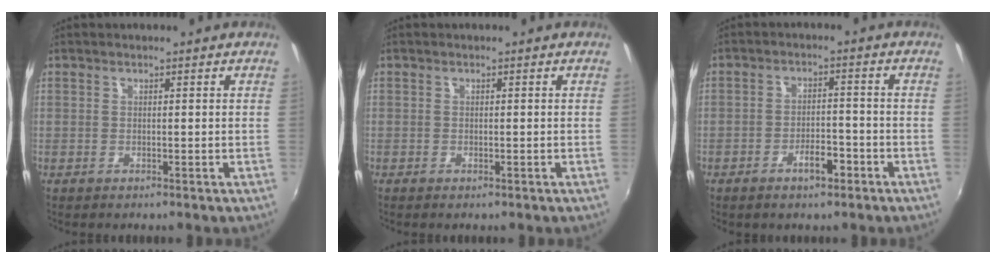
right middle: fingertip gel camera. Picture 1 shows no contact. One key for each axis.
{"total": 0.0}
{"total": 4.2, "fx": -2.6, "fy": 1.7, "fz": 2.8, "tx": -0.050, "ty": 0.005, "tz": -0.033}